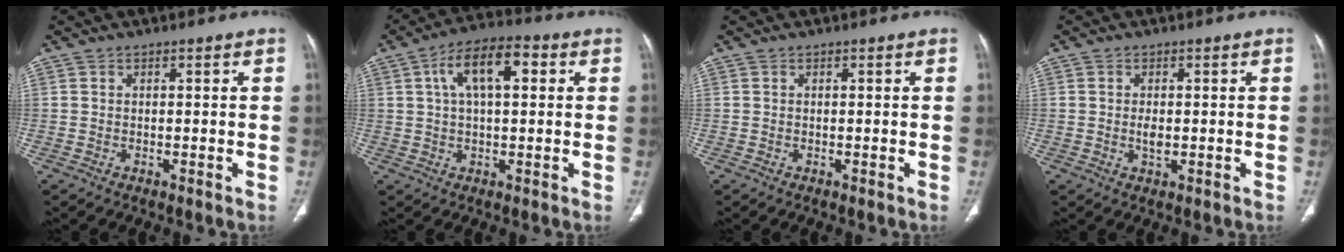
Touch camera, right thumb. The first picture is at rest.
{"total": 10.6, "force": [3.1, 4.7, 9.0], "torque": [-0.152, 0.021, 0.046]}
{"total": 0.0}
{"total": 2.1, "force": [-0.1, 1.1, 1.8], "torque": [-0.035, -0.003, 0.000]}